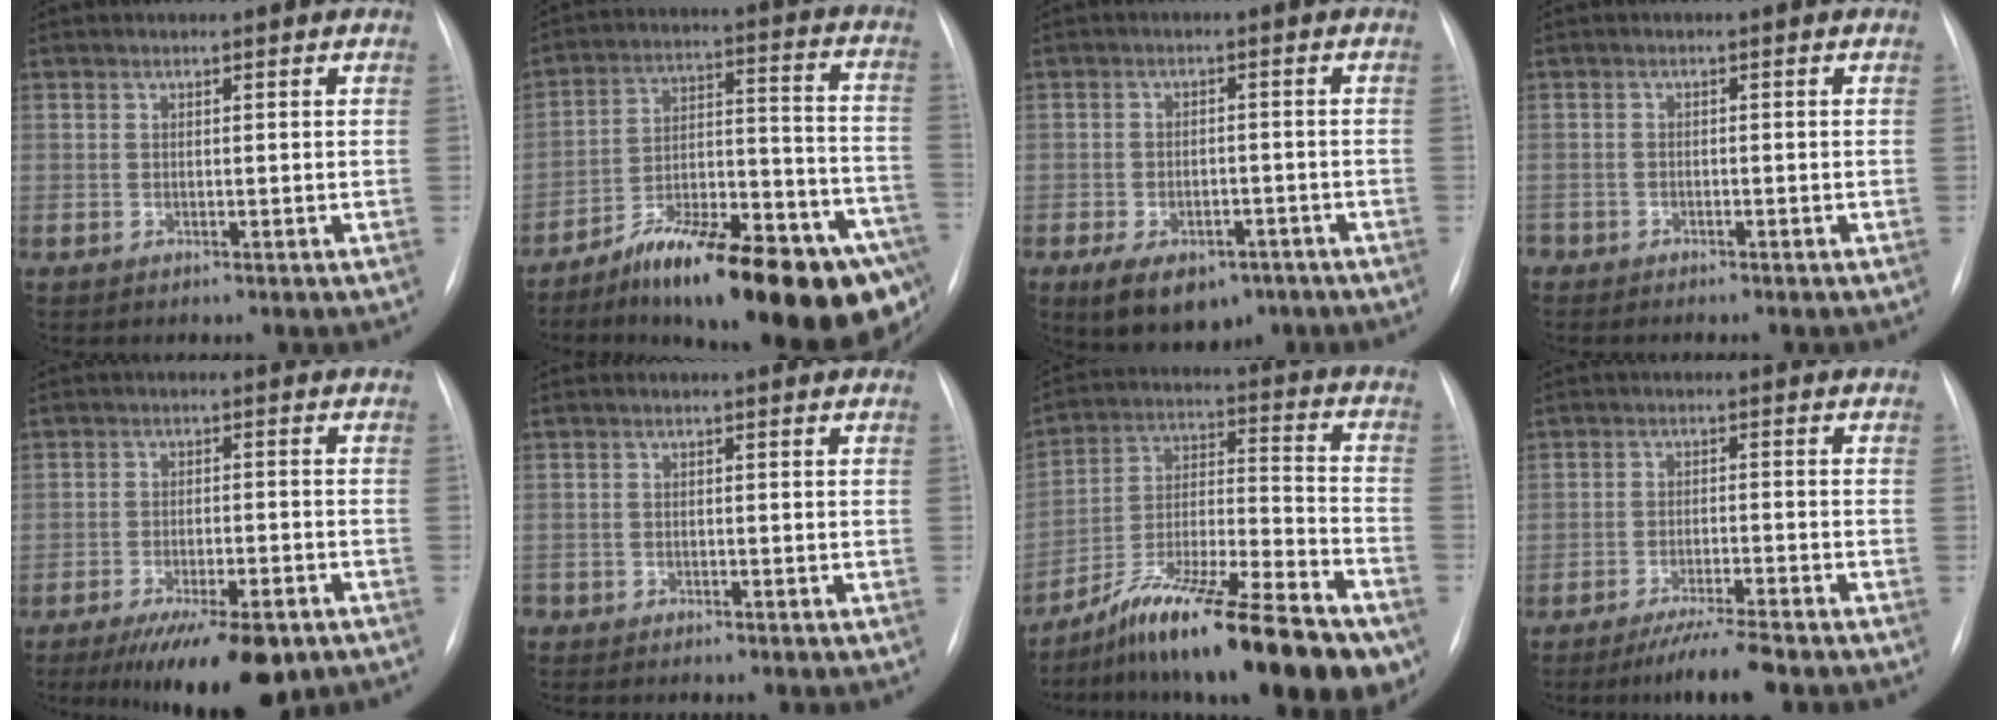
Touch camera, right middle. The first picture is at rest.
{"total": 25.6, "force": [-17.4, 5.4, 18.0], "torque": [-0.189, 0.026, -0.261]}
{"total": 10.3, "force": [-6.1, 6.1, 5.6], "torque": [-0.096, 0.004, -0.088]}
{"total": 2.0, "force": [-1.8, 0.9, 0.3], "torque": [-0.005, 0.000, -0.028]}
{"total": 12.1, "force": [-8.3, 3.4, 8.1], "torque": [-0.112, -0.012, -0.125]}
{"total": 2.0, "force": [-1.8, 0.8, 0.4], "torque": [-0.006, -0.001, -0.026]}
{"total": 22.2, "force": [-15.9, 3.2, 15.2], "torque": [-0.210, 0.004, -0.266]}
{"total": 5.9, "force": [-4.8, 0.0, 3.3], "torque": [-0.056, -0.016, -0.082]}